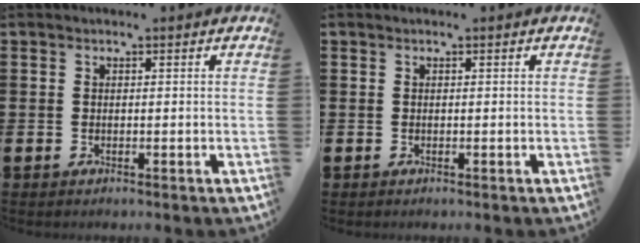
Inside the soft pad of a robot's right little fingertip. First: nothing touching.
{"total": 0.0}